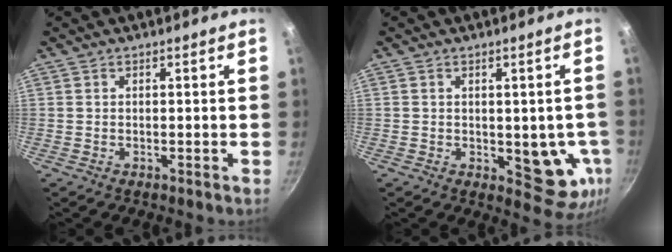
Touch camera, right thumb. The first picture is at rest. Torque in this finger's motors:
{"motor_torque": [3.28, 1.72, 0.86, -0.65, 0.36]}